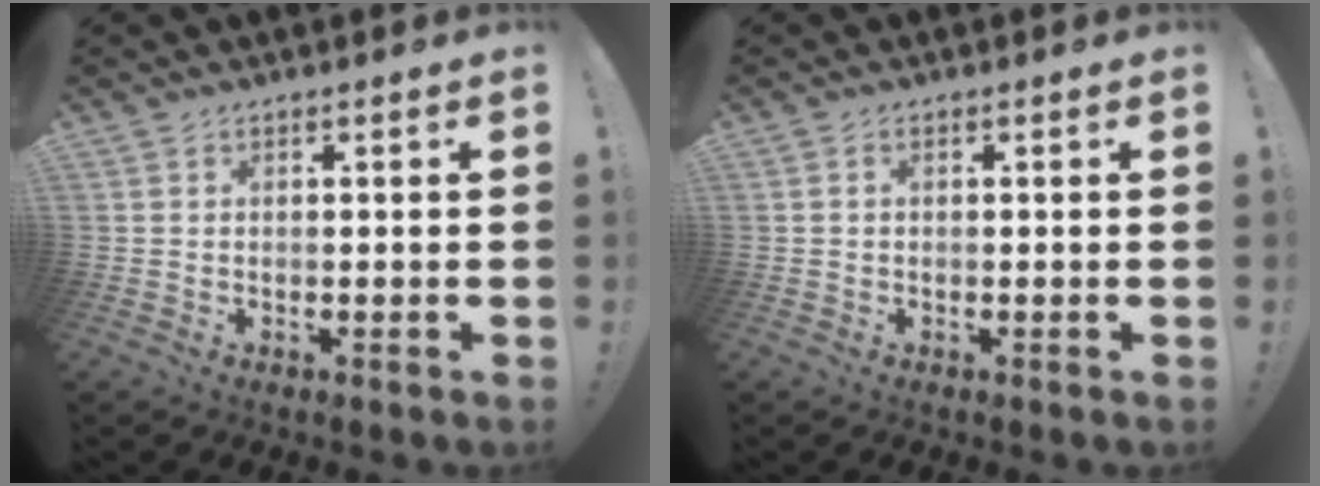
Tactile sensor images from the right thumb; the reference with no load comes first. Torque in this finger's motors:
{"motor_torque": [-0.02, -0.19, -0.17, 0.11, 0.04]}